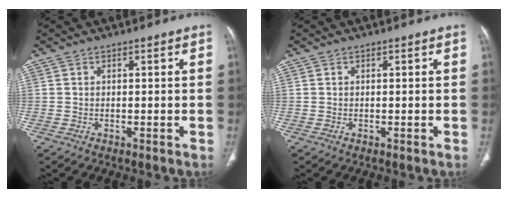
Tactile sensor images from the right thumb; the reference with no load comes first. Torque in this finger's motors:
{"motor_torque": [-0.36, 0.38, -0.23, 0.23, 0.01]}